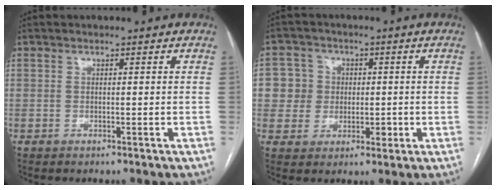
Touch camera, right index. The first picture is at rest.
{"total": 6.2, "force": [0.6, 6.1, 1.0], "torque": [-0.010, 0.022, 0.015]}